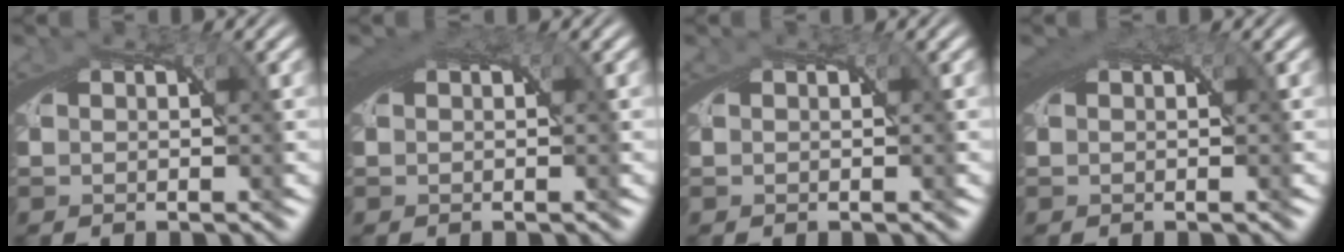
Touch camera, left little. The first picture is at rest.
{"total": 1.9, "force": [0.8, 1.0, 1.5], "torque": [-0.030, -0.001, 0.012]}
{"total": 0.0}
{"total": 1.6, "force": [0.7, 0.8, 1.2], "torque": [-0.024, -0.001, 0.011]}